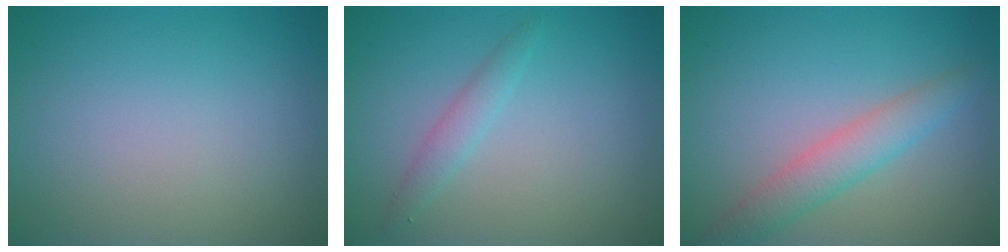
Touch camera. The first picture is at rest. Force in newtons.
{"total": 1.6, "press": 1.6, "slide": 0.1}
{"total": 2.4, "press": 2.4, "slide": 0.2}